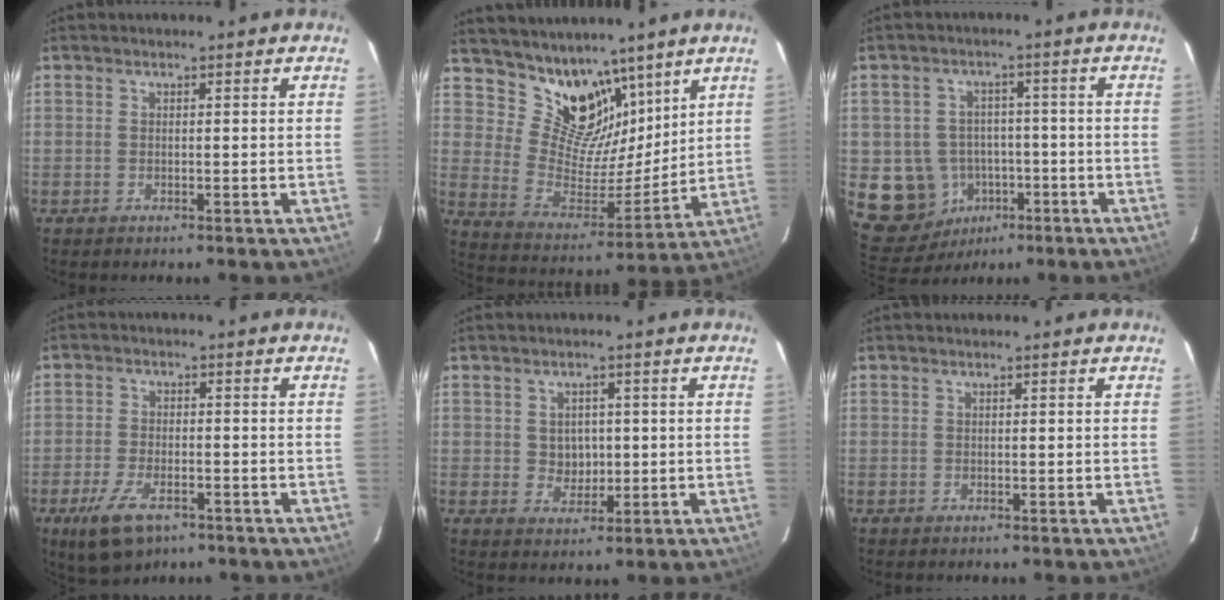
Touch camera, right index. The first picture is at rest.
{"total": 14.4, "force": [10.3, 8.5, 5.4], "torque": [-0.100, -0.009, 0.195]}
{"total": 11.6, "force": [-3.3, 10.8, 3.1], "torque": [-0.096, 0.027, -0.025]}
{"total": 8.9, "force": [-5.3, 4.2, 5.8], "torque": [-0.136, -0.017, -0.092]}
{"total": 3.8, "force": [0.3, 3.5, 1.5], "torque": [-0.023, 0.005, 0.010]}
{"total": 0.0}